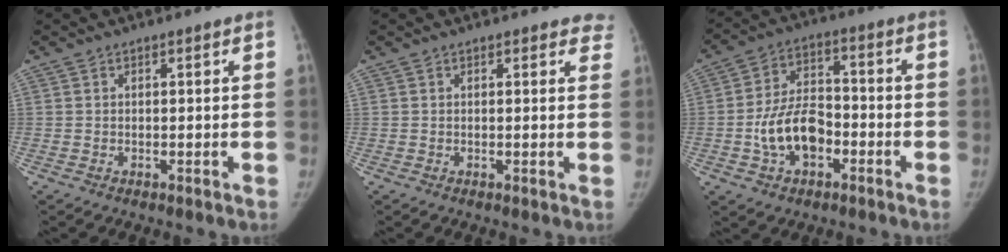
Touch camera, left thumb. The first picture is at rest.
{"total": 3.1, "force": [2.6, 1.6, 0.4], "torque": [0.031, -0.010, 0.006]}
{"total": 11.6, "force": [-3.7, 7.4, 8.1], "torque": [-0.130, 0.033, -0.068]}